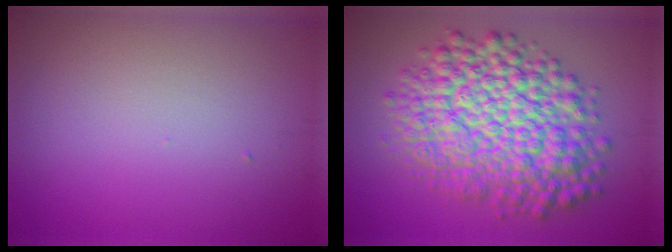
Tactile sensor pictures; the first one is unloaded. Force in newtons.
{"total": 11.2, "press": 11.2, "slide": 0.3}